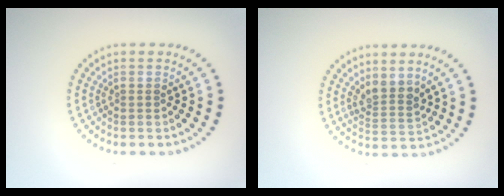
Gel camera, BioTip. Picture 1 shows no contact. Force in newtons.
{"total": 2.4, "press": 1.9, "slide": 1.5}